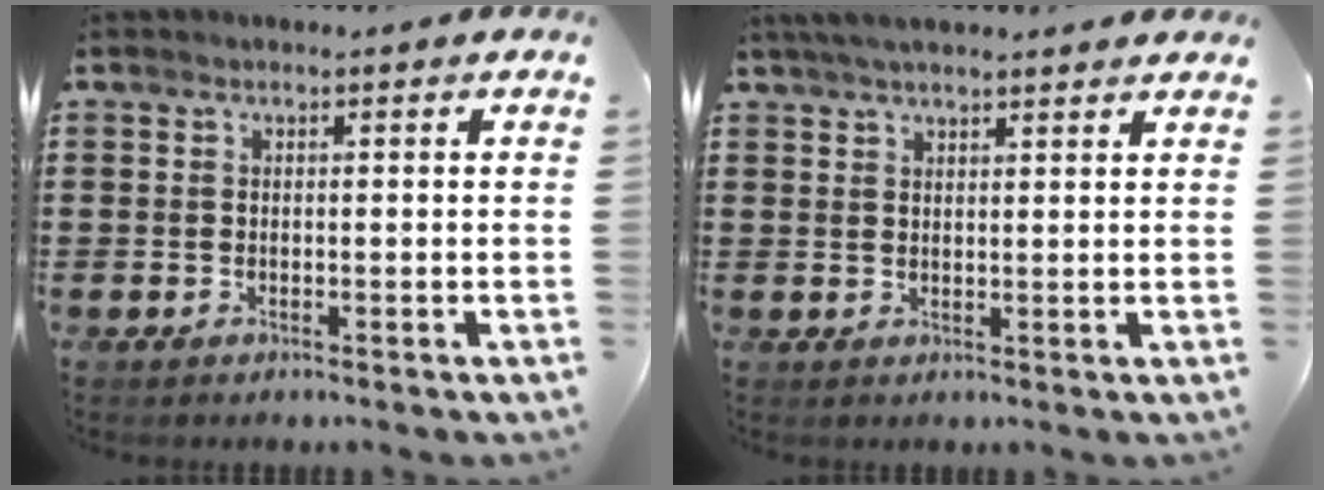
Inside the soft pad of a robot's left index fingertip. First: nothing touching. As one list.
[{"total": 3.4, "force": [3.1, 0.0, 1.5], "torque": [-0.037, 0.000, 0.057]}]